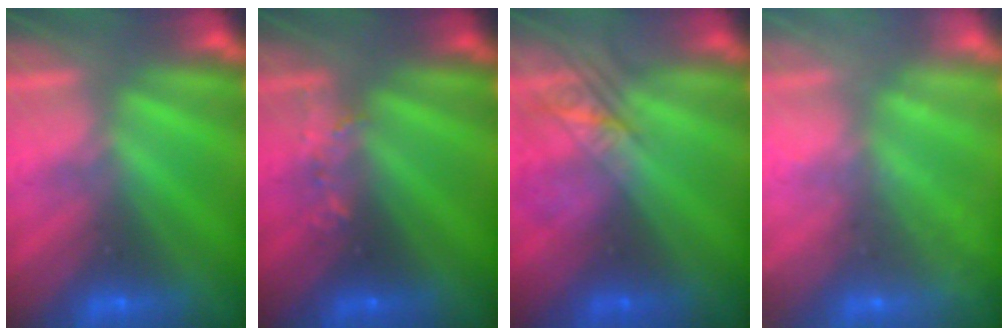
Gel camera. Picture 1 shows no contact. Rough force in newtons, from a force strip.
{"total": 2.6}
{"total": 2.4}
{"total": 2.4}